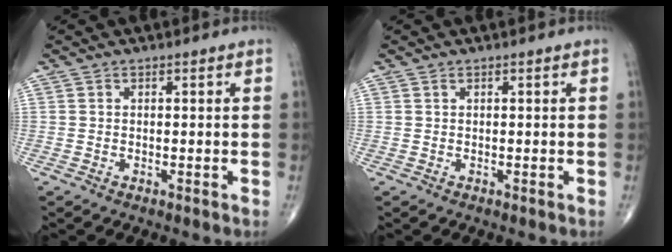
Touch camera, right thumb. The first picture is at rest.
{"total": 0.0}